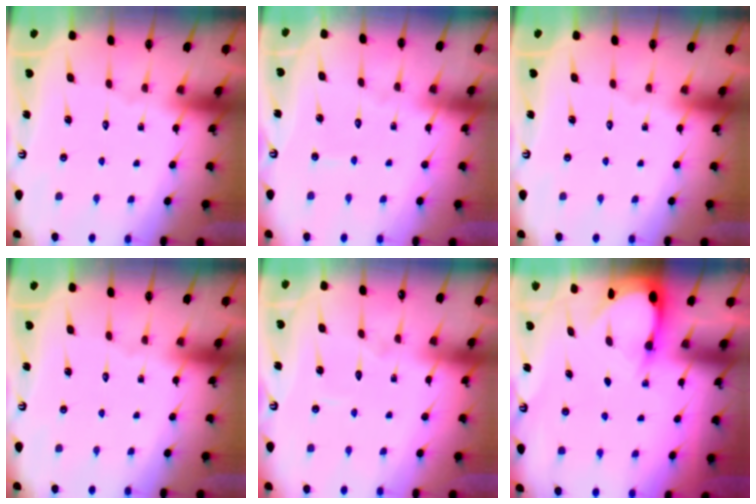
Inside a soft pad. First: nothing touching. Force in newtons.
{"total": 2.6, "press": 2.6, "slide": 0.2}
{"total": 0.0}
{"total": 0.0}
{"total": 2.7, "press": 2.7, "slide": 0.2}
{"total": 2.9, "press": 2.9, "slide": 0.3}